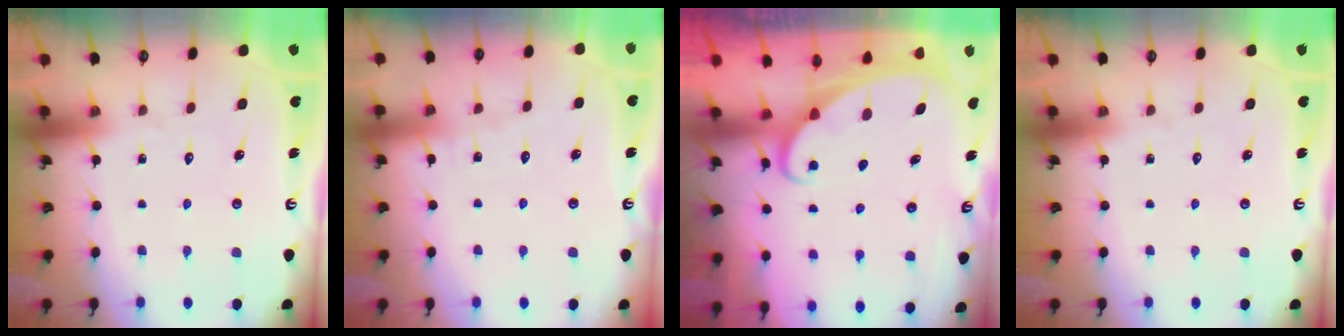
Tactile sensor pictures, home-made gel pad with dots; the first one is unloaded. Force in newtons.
{"total": 3.4, "press": 3.3, "slide": 0.3}
{"total": 2.0, "press": 2.0, "slide": 0.2}
{"total": 0.0}